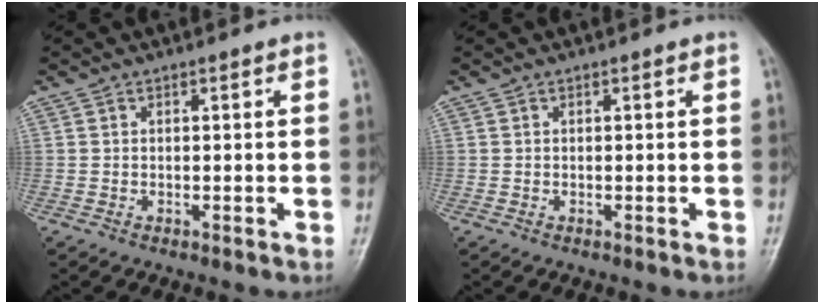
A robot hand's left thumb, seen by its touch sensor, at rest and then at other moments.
{"total": 0.0}